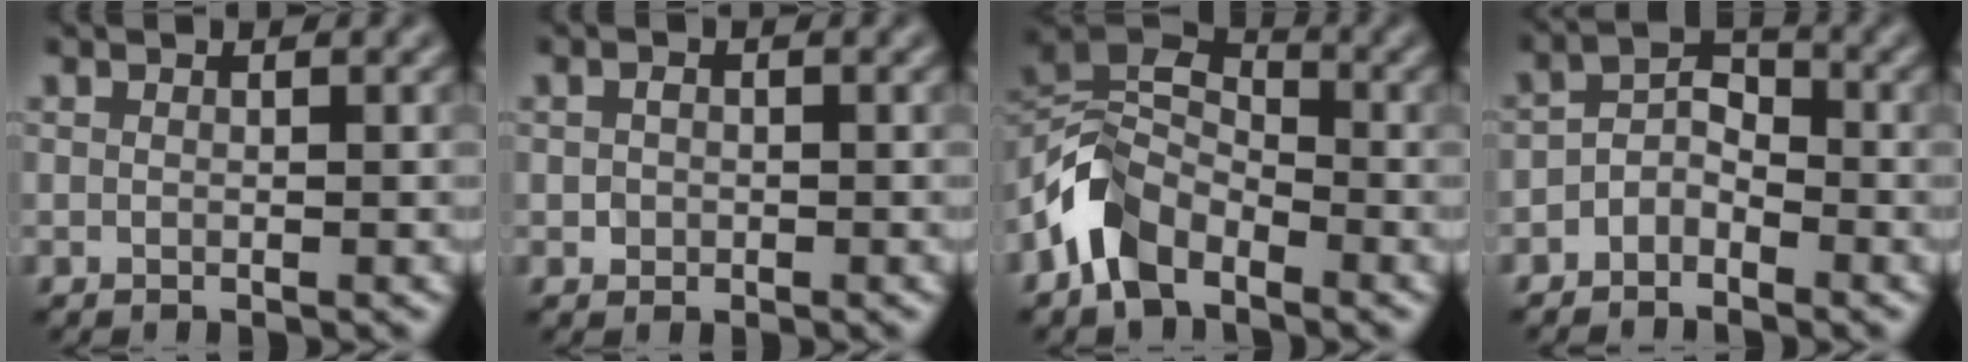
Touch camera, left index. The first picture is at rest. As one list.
[{"total": 1.0, "force": [-0.2, 0.9, 0.3], "torque": [-0.011, -0.004, -0.003]}, {"total": 6.2, "force": [-3.9, 3.6, 3.1], "torque": [-0.061, 0.000, -0.093]}, {"total": 2.4, "force": [-1.7, 1.4, 1.0], "torque": [-0.020, 0.010, -0.037]}]